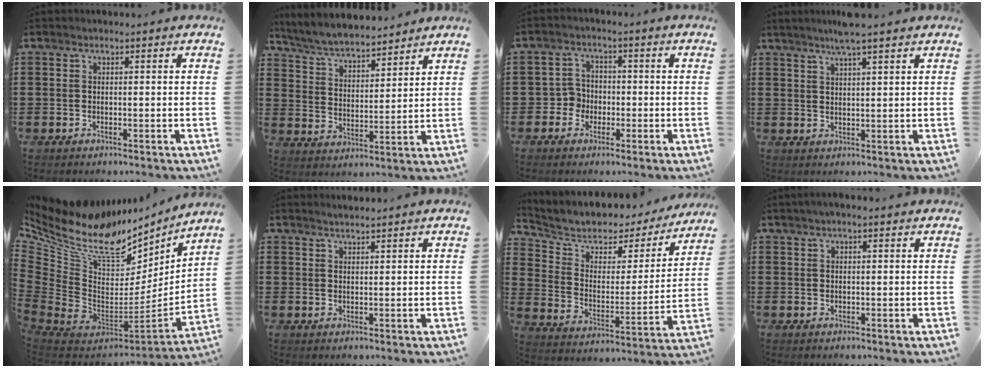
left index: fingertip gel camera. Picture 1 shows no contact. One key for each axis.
{"total": 6.0, "fx": 5.7, "fy": 0.5, "fz": 1.8, "tx": -0.060, "ty": -0.029, "tz": 0.099}
{"total": 3.7, "fx": -1.6, "fy": 3.2, "fz": 1.0, "tx": -0.037, "ty": 0.002, "tz": -0.037}
{"total": 4.4, "fx": 3.5, "fy": -0.4, "fz": 2.5, "tx": -0.058, "ty": -0.004, "tz": 0.062}
{"total": 11.9, "fx": 8.3, "fy": 6.0, "fz": 6.0, "tx": -0.156, "ty": -0.074, "tz": 0.141}
{"total": 1.2, "fx": 1.2, "fy": -0.1, "fz": 0.2, "tx": -0.006, "ty": 0.001, "tz": 0.023}
{"total": 5.4, "fx": 4.4, "fy": 2.7, "fz": 1.3, "tx": -0.062, "ty": -0.035, "tz": 0.070}
{"total": 1.2, "fx": 0.8, "fy": 0.2, "fz": 0.9, "tx": -0.017, "ty": 0.002, "tz": 0.014}